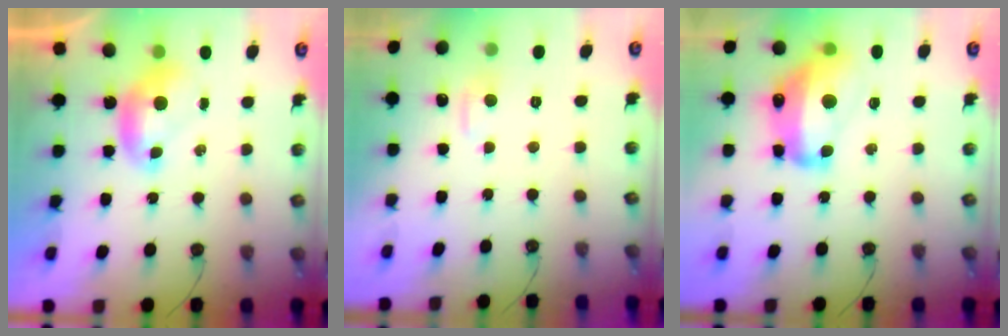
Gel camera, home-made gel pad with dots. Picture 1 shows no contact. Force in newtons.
{"total": 1.0, "press": 0.0, "slide": 1.0}
{"total": 11.5, "press": 11.4, "slide": 1.4}